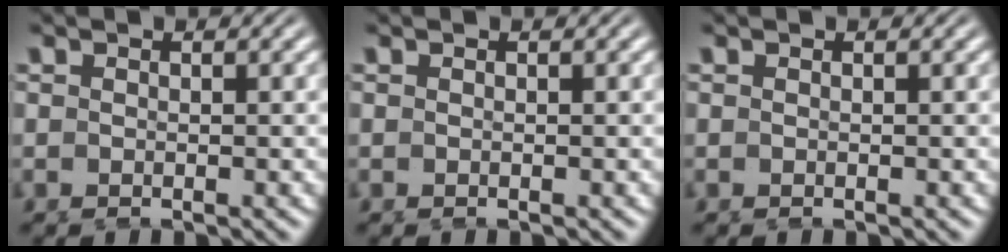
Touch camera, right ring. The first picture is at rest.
{"total": 0.0}
{"total": 0.0}